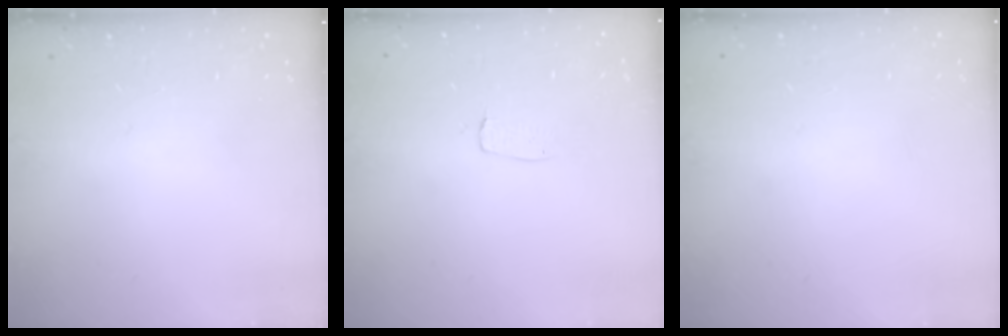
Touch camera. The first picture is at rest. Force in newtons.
{"total": 4.5, "press": 4.5, "slide": 0.3}
{"total": 0.0}